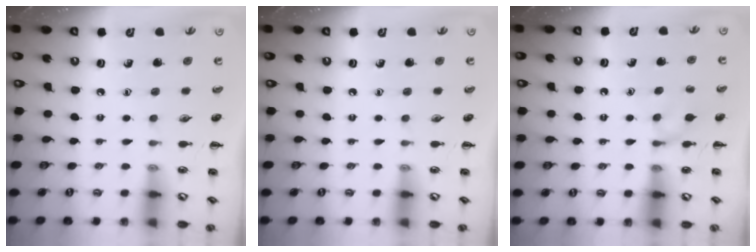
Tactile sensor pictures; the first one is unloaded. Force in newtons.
{"total": 0.0}
{"total": 3.6, "press": 3.3, "slide": 1.4}